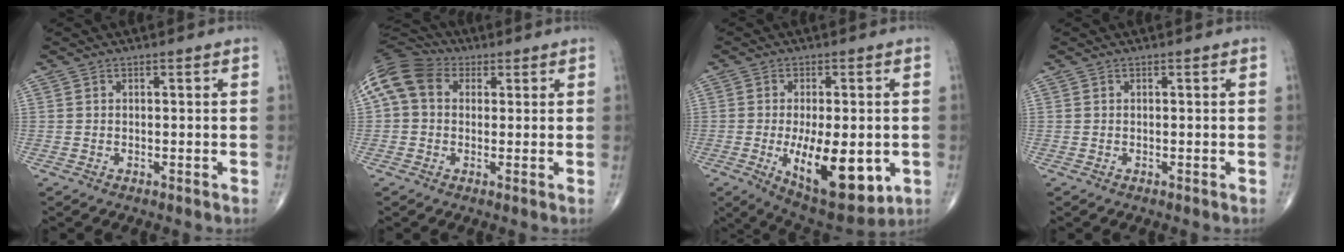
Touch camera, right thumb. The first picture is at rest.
{"total": 11.7, "force": [2.8, 9.0, 6.9], "torque": [-0.137, 0.034, 0.040]}
{"total": 16.2, "force": [-3.6, 6.9, 14.3], "torque": [-0.209, -0.022, -0.036]}
{"total": 0.0}